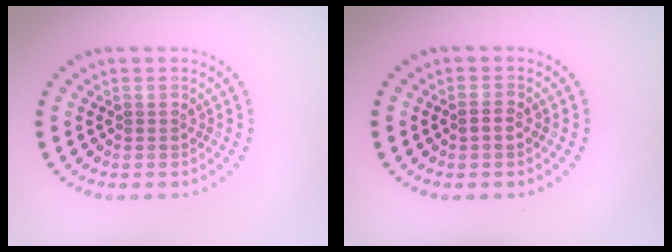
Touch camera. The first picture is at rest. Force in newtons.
{"total": 1.0, "press": 0.9, "slide": 0.2}